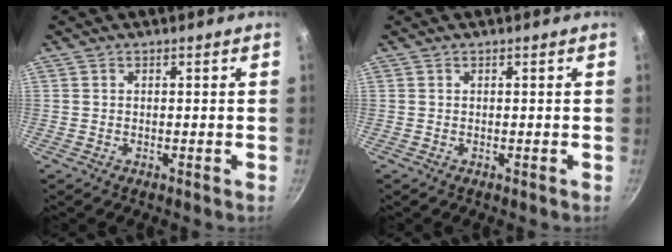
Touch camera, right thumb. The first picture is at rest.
{"total": 0.0}